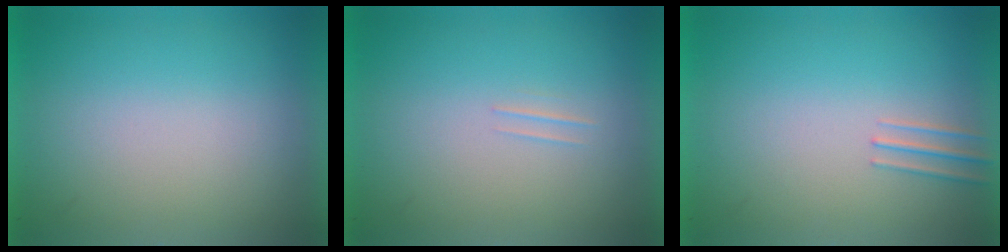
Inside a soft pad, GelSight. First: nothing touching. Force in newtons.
{"total": 1.1}
{"total": 1.0}